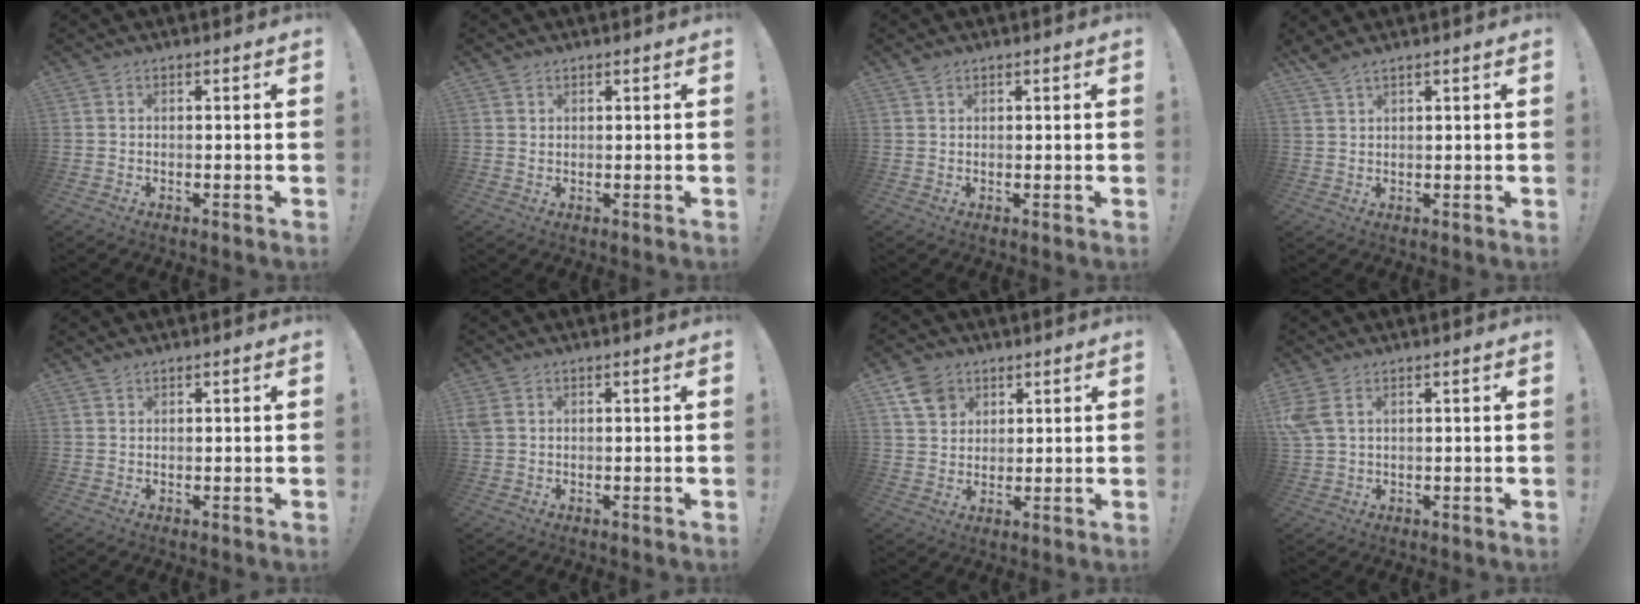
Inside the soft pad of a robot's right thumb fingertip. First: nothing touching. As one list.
[{"total": 1.3, "force": [1.0, 0.8, 0.2], "torque": [0.003, -0.004, 0.018]}, {"total": 1.2, "force": [1.0, 0.6, 0.3], "torque": [-0.001, -0.002, 0.017]}, {"total": 2.7, "force": [2.3, 0.1, 1.4], "torque": [-0.034, -0.011, 0.043]}, {"total": 0.8, "force": [0.8, 0.3, 0.1], "torque": [0.004, -0.003, 0.014]}, {"total": 1.8, "force": [0.5, 0.7, 1.6], "torque": [-0.030, 0.002, 0.011]}, {"total": 7.9, "force": [4.6, 5.9, 2.6], "torque": [-0.040, -0.019, 0.092]}, {"total": 4.7, "force": [2.1, 1.7, 3.8], "torque": [-0.080, -0.006, 0.043]}]